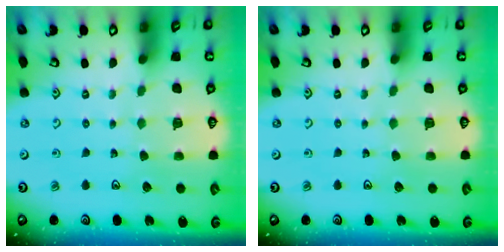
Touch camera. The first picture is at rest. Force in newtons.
{"total": 0.0}